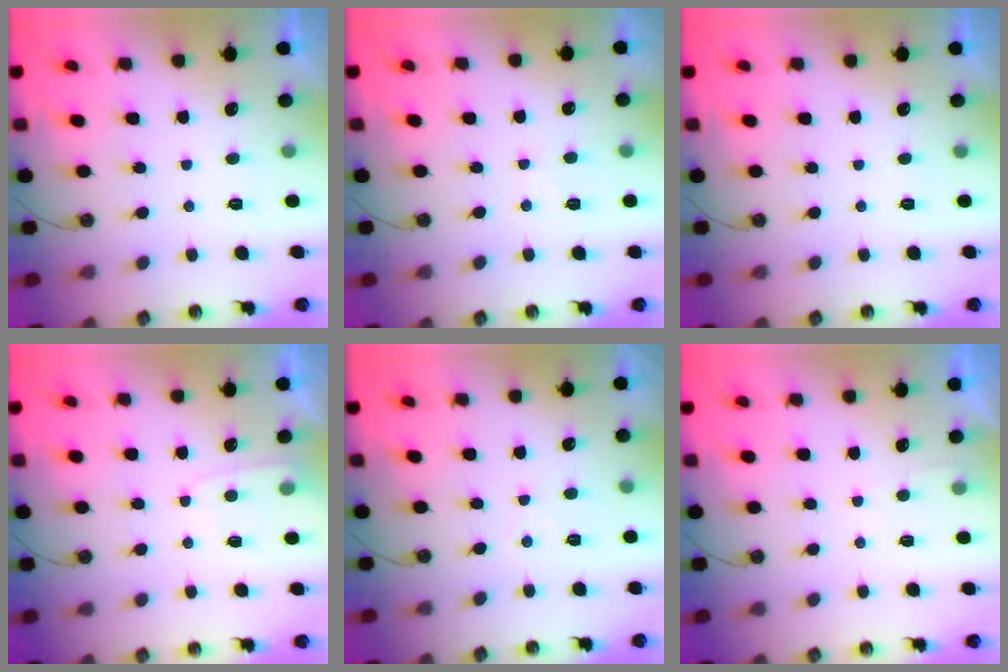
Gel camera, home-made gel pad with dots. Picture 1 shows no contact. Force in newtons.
{"total": 4.7, "press": 4.7, "slide": 0.6}
{"total": 0.0}
{"total": 6.3, "press": 6.3, "slide": 0.7}
{"total": 3.1, "press": 3.1, "slide": 0.5}
{"total": 2.8, "press": 2.7, "slide": 0.4}